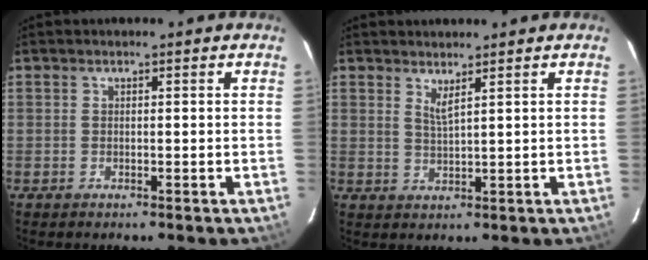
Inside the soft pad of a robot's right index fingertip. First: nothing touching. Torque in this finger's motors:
{"motor_torque": [-0.19, 0.09, 0.03, 0.01]}